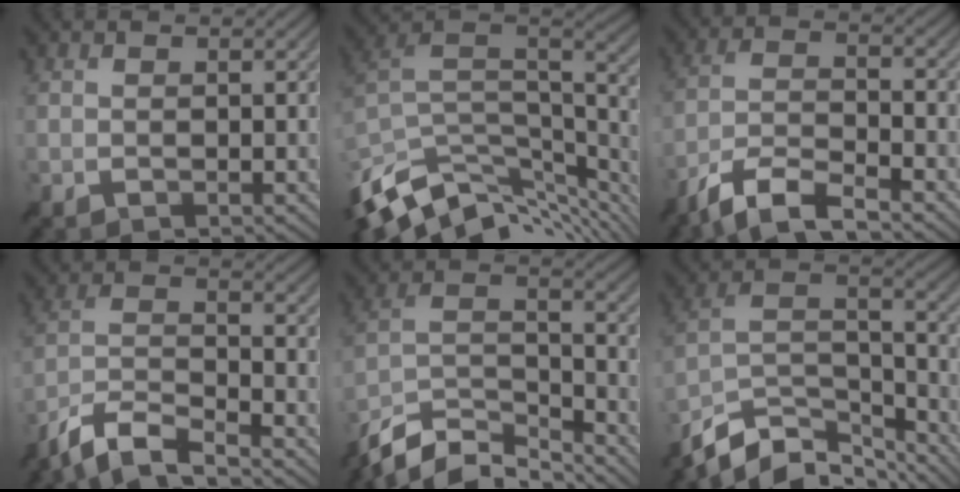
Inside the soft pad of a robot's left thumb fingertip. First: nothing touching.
{"total": 12.3, "force": [-6.4, 6.2, 8.5], "torque": [-0.211, -0.025, -0.104]}
{"total": 8.1, "force": [-6.4, 1.7, 4.7], "torque": [-0.095, -0.006, -0.132]}
{"total": 8.5, "force": [-7.1, 1.7, 4.5], "torque": [-0.093, -0.006, -0.145]}
{"total": 11.5, "force": [-9.5, 3.6, 5.4], "torque": [-0.113, -0.005, -0.183]}
{"total": 12.0, "force": [-9.5, 4.6, 5.7], "torque": [-0.124, -0.004, -0.178]}